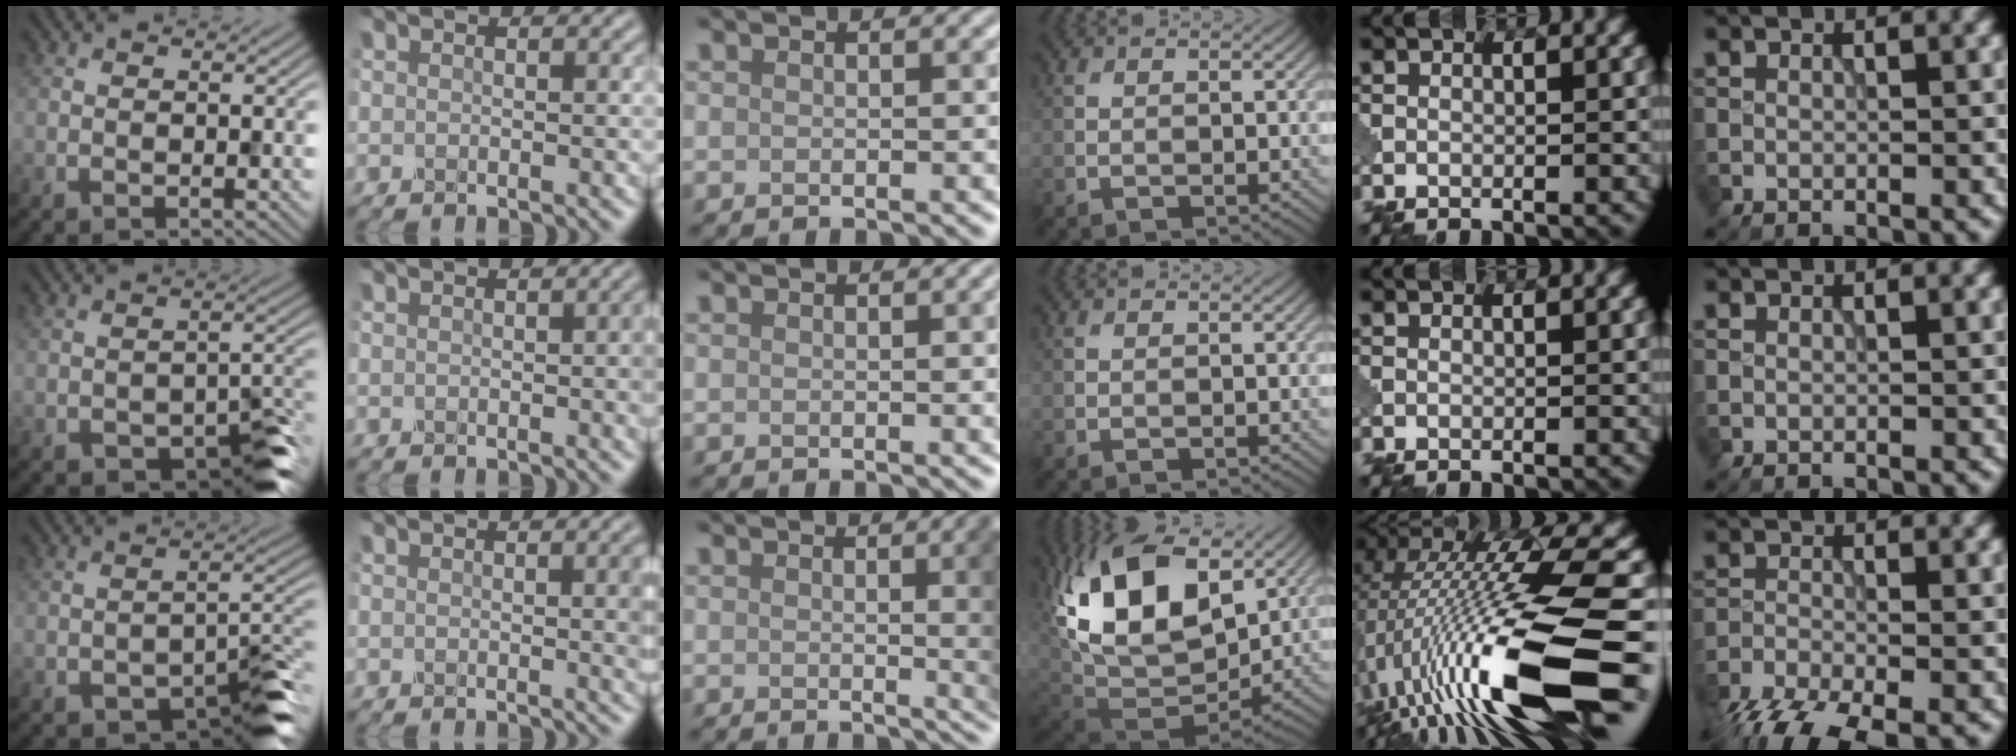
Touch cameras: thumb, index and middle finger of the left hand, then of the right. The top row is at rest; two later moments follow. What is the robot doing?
{"motion": "disassemble", "object": "pitcher"}